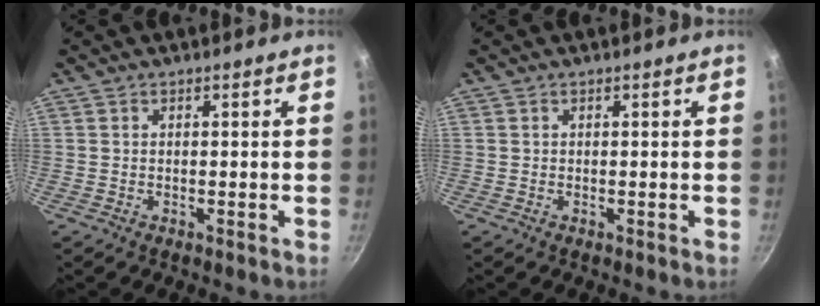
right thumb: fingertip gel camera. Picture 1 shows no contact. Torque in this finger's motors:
{"motor_torque": [0.10, 0.20, 0.20, 0.14, 0.01]}